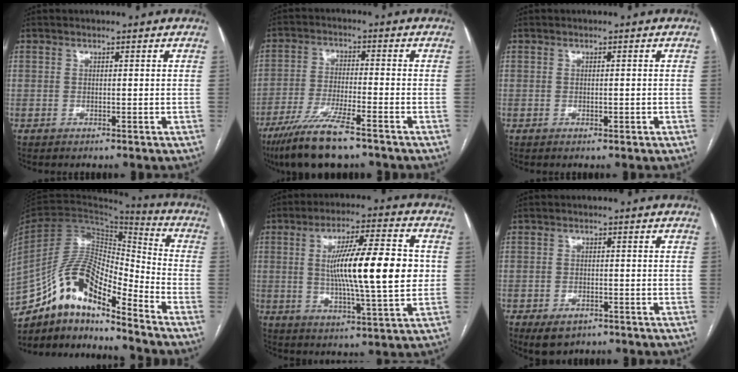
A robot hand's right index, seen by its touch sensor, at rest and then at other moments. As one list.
[{"total": 10.8, "force": [-7.8, 1.3, 7.4], "torque": [-0.140, -0.029, -0.136]}, {"total": 0.8, "force": [-0.3, 0.3, 0.7], "torque": [-0.015, -0.001, -0.002]}, {"total": 16.0, "force": [-11.6, 4.0, 10.3], "torque": [-0.195, 0.031, -0.206]}, {"total": 16.2, "force": [1.2, 2.0, 16.0], "torque": [-0.264, 0.008, 0.016]}, {"total": 3.9, "force": [-2.4, 2.4, 1.9], "torque": [-0.035, -0.005, -0.026]}]